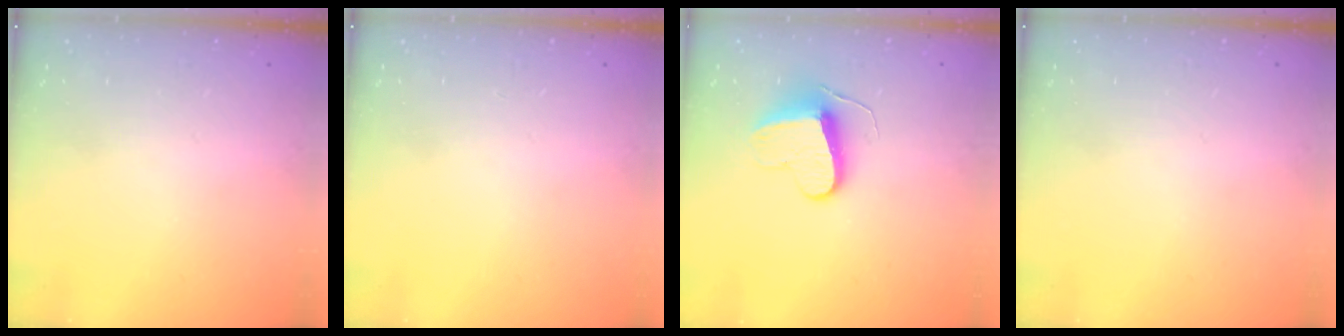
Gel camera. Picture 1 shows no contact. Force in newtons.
{"total": 0.0}
{"total": 9.6, "press": 9.5, "slide": 0.6}
{"total": 0.0}